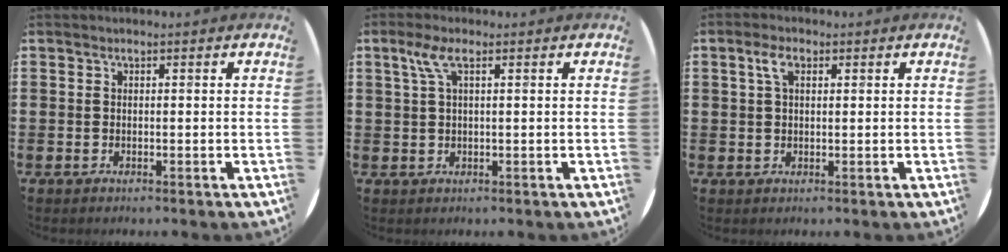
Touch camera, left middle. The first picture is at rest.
{"total": 2.8, "force": [1.2, 0.6, 2.4], "torque": [-0.052, 0.009, 0.019]}
{"total": 2.9, "force": [1.4, 1.3, 2.2], "torque": [-0.049, 0.008, 0.025]}